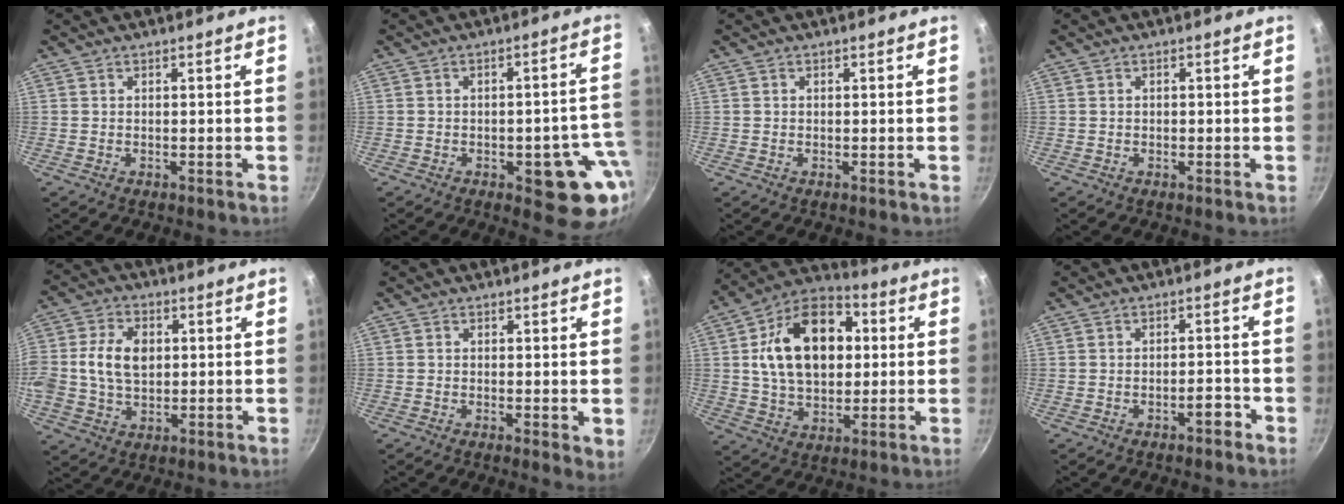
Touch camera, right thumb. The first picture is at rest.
{"total": 12.8, "force": [-3.9, 5.8, 10.7], "torque": [-0.068, 0.020, -0.046]}
{"total": 0.0}
{"total": 0.0}
{"total": 11.4, "force": [1.1, 8.2, 7.8], "torque": [-0.137, 0.016, 0.012]}
{"total": 2.7, "force": [0.1, 1.0, 2.5], "torque": [-0.032, -0.009, 0.000]}
{"total": 20.4, "force": [3.4, 13.7, 14.7], "torque": [-0.211, 0.019, 0.045]}
{"total": 2.7, "force": [-1.8, 0.9, 1.7], "torque": [-0.016, 0.022, -0.024]}